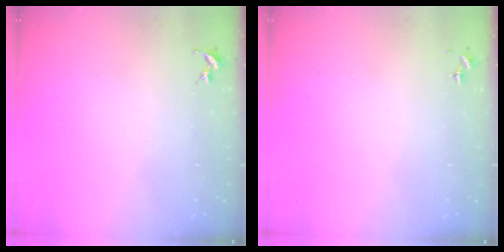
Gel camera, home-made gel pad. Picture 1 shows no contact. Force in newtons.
{"total": 0.0}